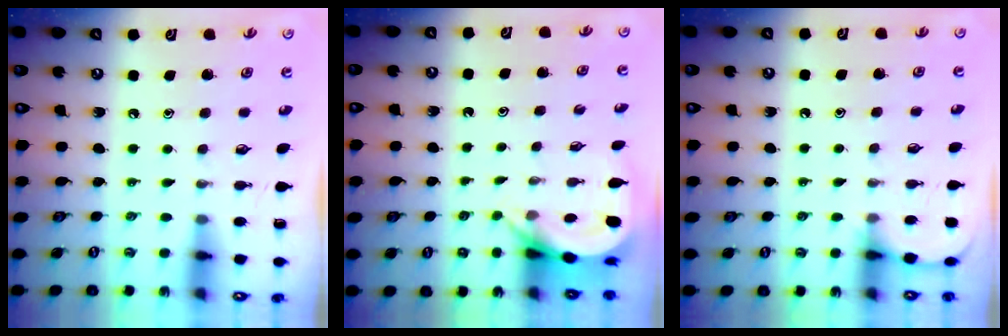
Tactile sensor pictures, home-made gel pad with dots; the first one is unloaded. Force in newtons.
{"total": 5.1, "press": 5.1, "slide": 0.2}
{"total": 4.7, "press": 4.7, "slide": 0.5}